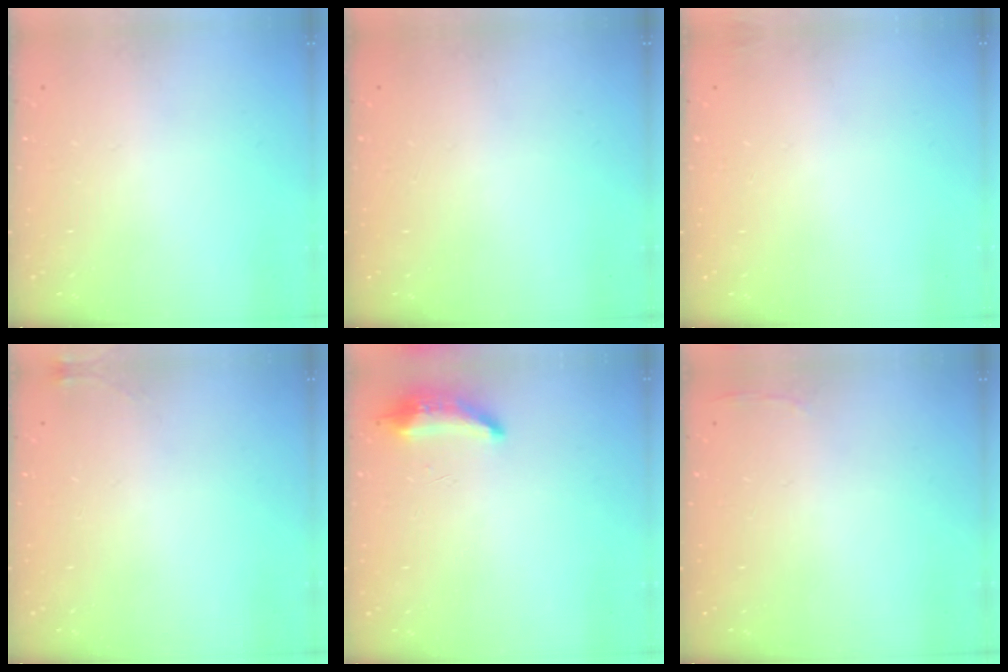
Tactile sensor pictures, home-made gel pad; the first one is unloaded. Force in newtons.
{"total": 0.0}
{"total": 3.0, "press": 2.9, "slide": 1.0}
{"total": 3.7, "press": 3.7, "slide": 0.5}
{"total": 8.7, "press": 8.5, "slide": 2.0}
{"total": 2.8, "press": 2.6, "slide": 0.9}